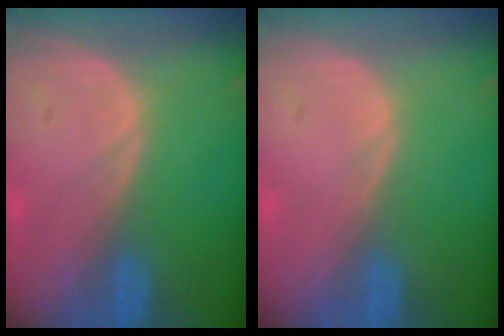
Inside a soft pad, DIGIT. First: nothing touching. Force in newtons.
{"total": 0.0}